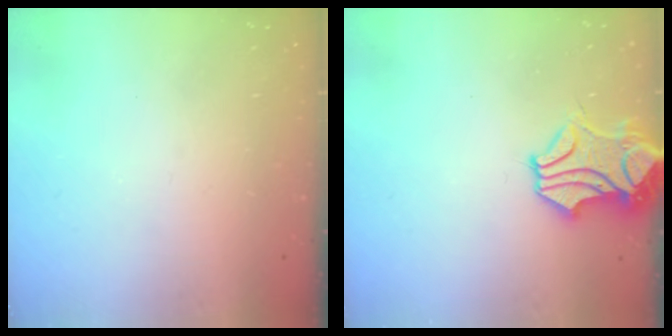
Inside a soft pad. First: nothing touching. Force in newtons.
{"total": 2.4, "press": 2.0, "slide": 1.3}